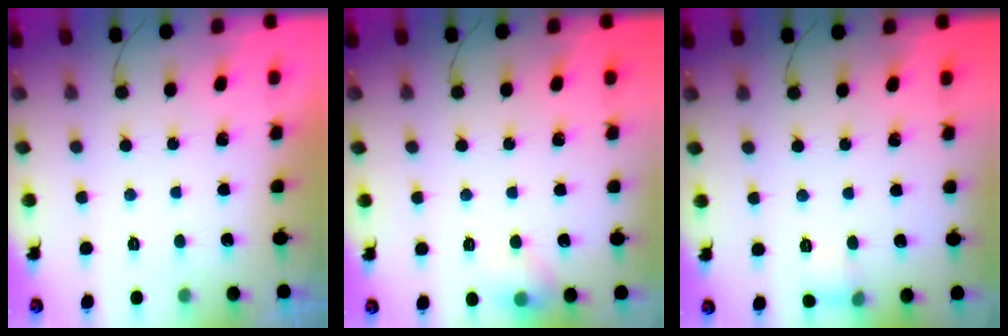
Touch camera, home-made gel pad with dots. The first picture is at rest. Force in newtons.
{"total": 6.8, "press": 6.7, "slide": 1.2}
{"total": 6.6, "press": 6.3, "slide": 2.0}